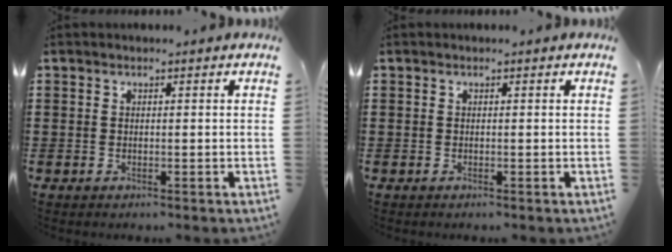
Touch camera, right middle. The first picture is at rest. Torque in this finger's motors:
{"motor_torque": [-0.65, -0.52, -0.01, -0.01]}